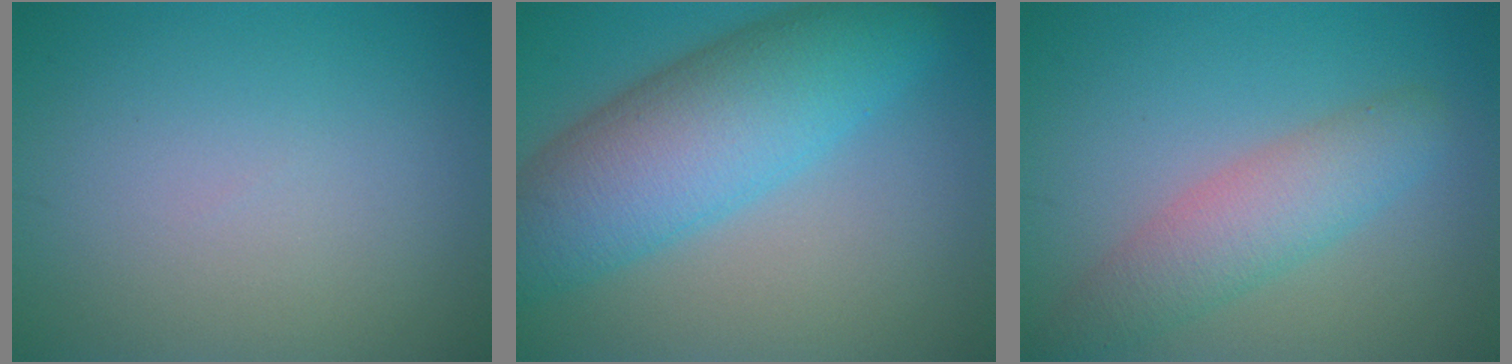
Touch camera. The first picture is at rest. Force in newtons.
{"total": 9.6, "press": 9.6, "slide": 0.1}
{"total": 4.2, "press": 4.2, "slide": 0.4}